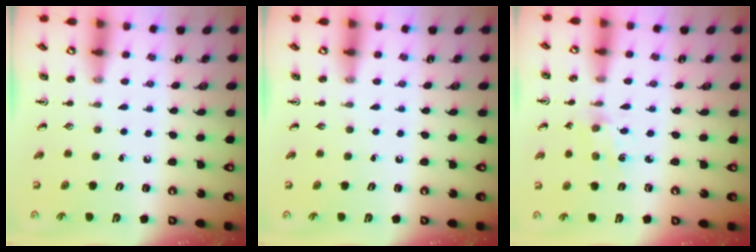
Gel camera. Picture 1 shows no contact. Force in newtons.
{"total": 0.0}
{"total": 1.6, "press": 1.5, "slide": 0.4}